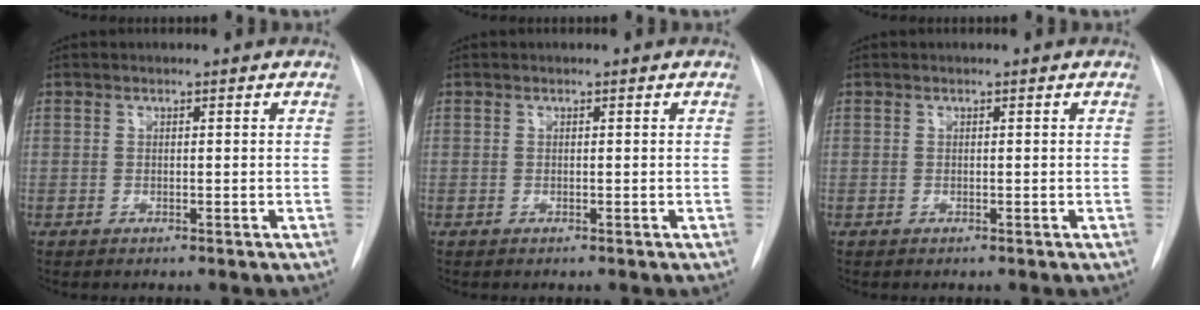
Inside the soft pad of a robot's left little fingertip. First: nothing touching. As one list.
[{"total": 0.0}, {"total": 0.0}]